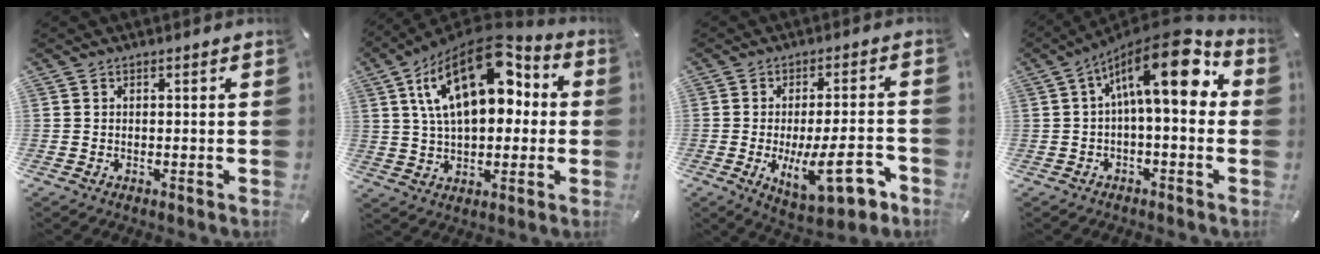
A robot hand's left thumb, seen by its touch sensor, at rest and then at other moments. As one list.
[{"total": 20.6, "force": [6.8, 11.8, 15.5], "torque": [-0.276, -0.025, 0.114]}, {"total": 16.3, "force": [-4.7, 5.5, 14.6], "torque": [-0.216, -0.005, -0.065]}, {"total": 16.3, "force": [4.9, 6.0, 14.4], "torque": [-0.224, -0.026, 0.074]}]